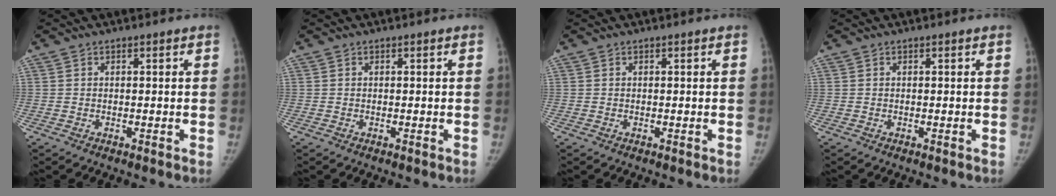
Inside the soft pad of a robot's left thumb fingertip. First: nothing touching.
{"total": 0.0}
{"total": 0.0}
{"total": 0.0}